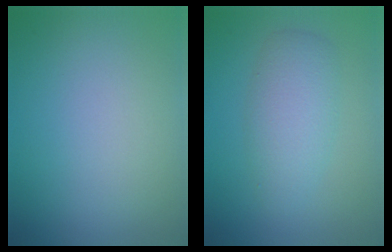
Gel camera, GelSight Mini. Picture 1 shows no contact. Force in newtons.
{"total": 2.9, "press": 2.9, "slide": 0.2}